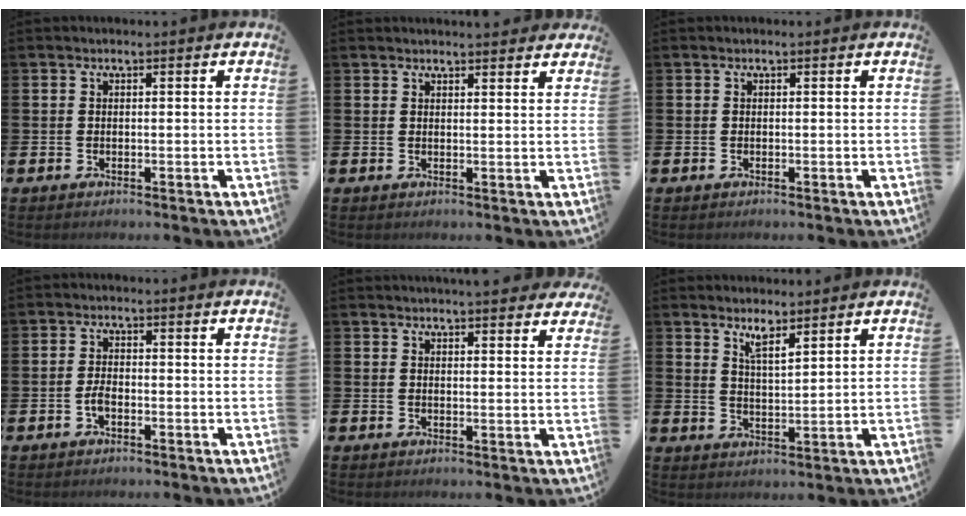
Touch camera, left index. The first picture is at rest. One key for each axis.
{"total": 2.1, "fx": 2.1, "fy": 0.2, "fz": 0.0, "tx": 0.009, "ty": -0.012, "tz": 0.036}
{"total": 0.0}
{"total": 2.2, "fx": -0.8, "fy": 1.0, "fz": 1.7, "tx": -0.034, "ty": 0.002, "tz": -0.016}
{"total": 3.3, "fx": 3.3, "fy": 0.0, "fz": 0.1, "tx": 0.003, "ty": -0.020, "tz": 0.058}
{"total": 4.3, "fx": 4.0, "fy": 0.4, "fz": 1.5, "tx": -0.025, "ty": -0.023, "tz": 0.068}